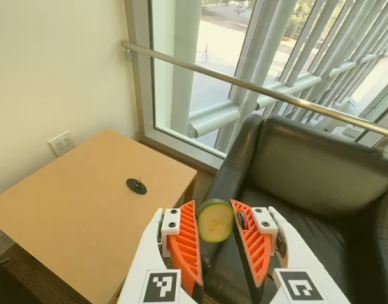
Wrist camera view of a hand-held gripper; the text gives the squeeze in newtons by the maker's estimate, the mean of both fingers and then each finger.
{"total": 7.9, "left": 7.8, "right": 8.0}